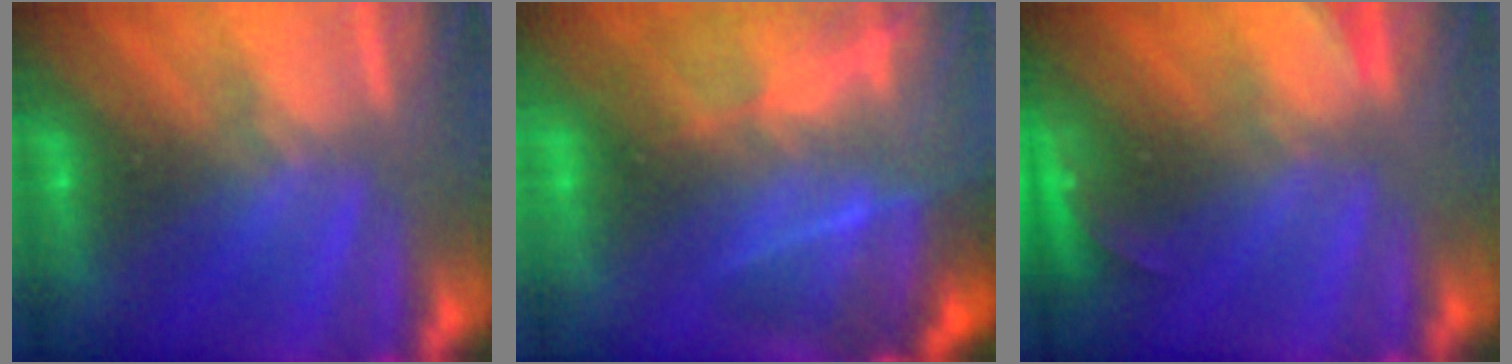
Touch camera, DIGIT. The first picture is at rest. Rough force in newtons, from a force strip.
{"total": 8.2}
{"total": 2.6}